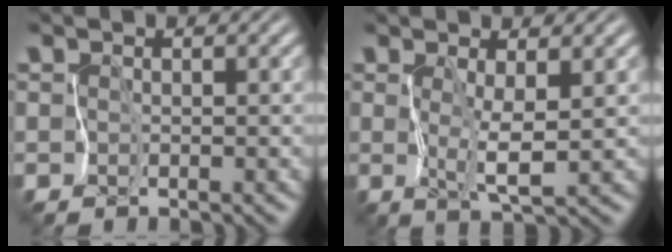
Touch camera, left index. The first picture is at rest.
{"total": 2.5, "force": [0.7, 0.2, 2.4], "torque": [-0.050, -0.006, 0.019]}